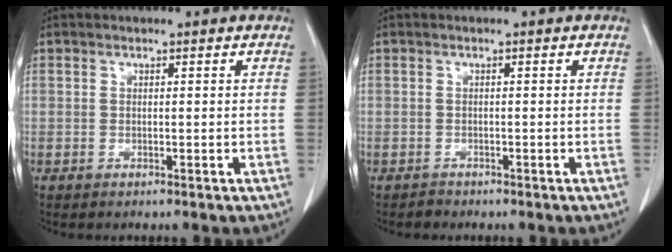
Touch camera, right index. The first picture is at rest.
{"total": 1.4, "force": [-1.0, 1.0, 0.1], "torque": [-0.007, 0.001, -0.017]}